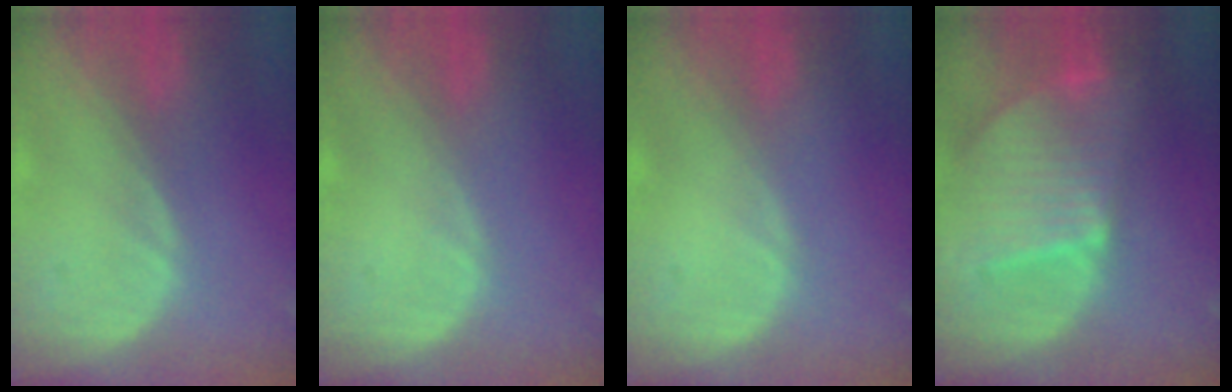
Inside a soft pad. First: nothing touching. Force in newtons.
{"total": 0.0}
{"total": 0.0}
{"total": 9.5, "press": 8.3, "slide": 4.6}